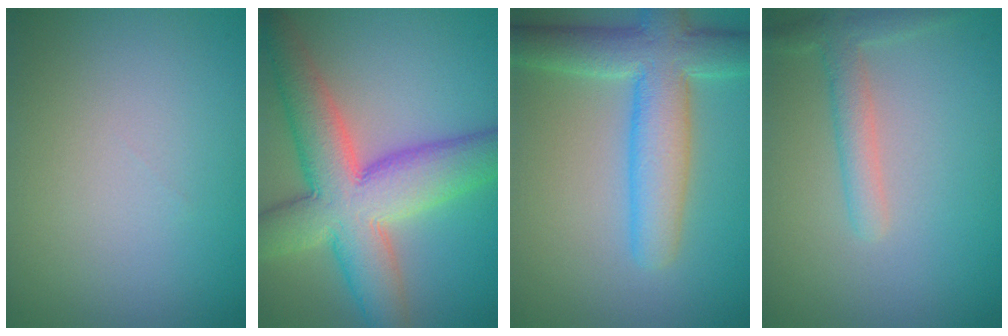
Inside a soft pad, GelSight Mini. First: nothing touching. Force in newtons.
{"total": 10.4, "press": 10.4, "slide": 0.6}
{"total": 6.8, "press": 6.7, "slide": 0.3}
{"total": 2.4, "press": 2.4, "slide": 0.1}